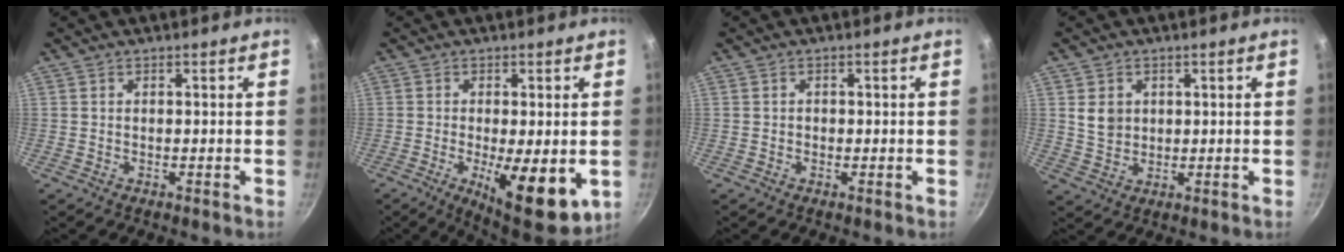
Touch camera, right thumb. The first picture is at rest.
{"total": 13.7, "force": [-3.6, 4.6, 12.3], "torque": [-0.172, -0.024, -0.040]}
{"total": 0.6, "force": [-0.1, 0.5, 0.2], "torque": [0.002, 0.002, -0.004]}
{"total": 4.5, "force": [1.3, 3.7, 2.2], "torque": [-0.023, -0.009, 0.029]}